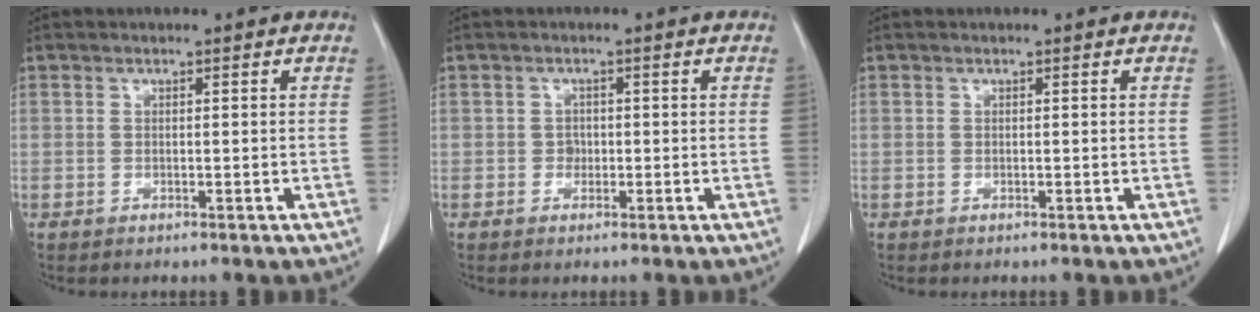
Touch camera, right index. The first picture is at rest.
{"total": 1.2, "force": [-0.3, 1.1, 0.5], "torque": [-0.004, 0.005, -0.004]}
{"total": 0.0}